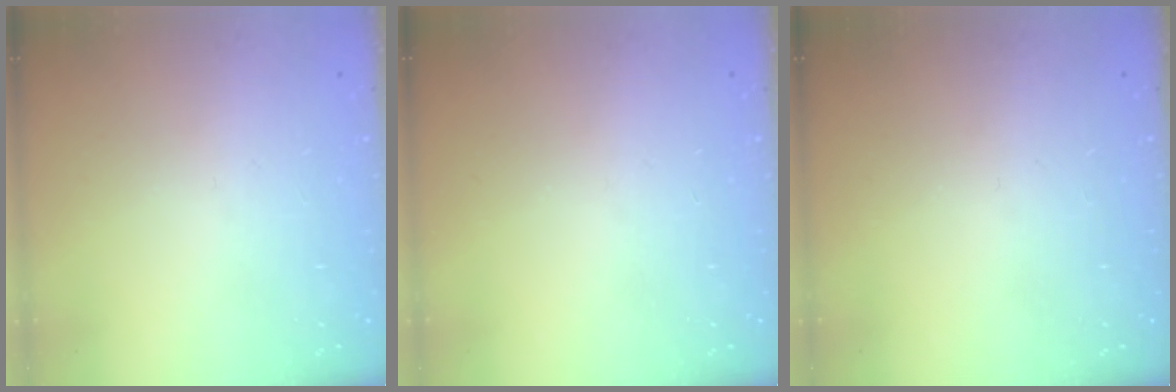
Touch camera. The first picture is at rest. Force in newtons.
{"total": 0.0}
{"total": 0.0}